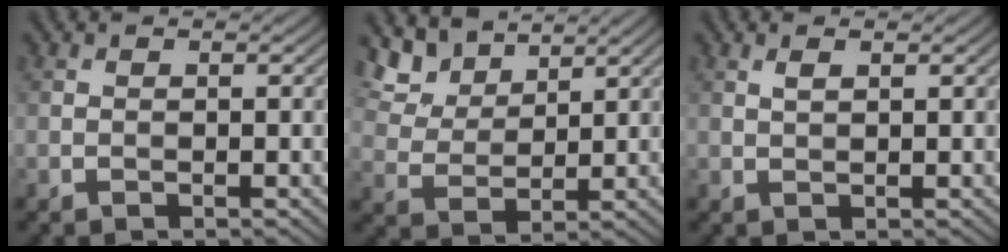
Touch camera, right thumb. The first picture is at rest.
{"total": 7.2, "force": [5.4, 3.4, 3.3], "torque": [-0.088, 0.003, 0.114]}
{"total": 1.2, "force": [0.7, 0.4, 0.9], "torque": [-0.023, 0.001, 0.014]}